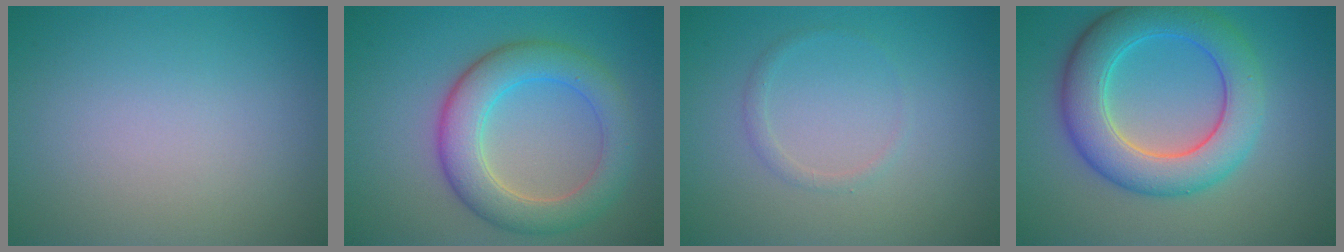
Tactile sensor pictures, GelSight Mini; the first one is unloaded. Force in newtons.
{"total": 6.0, "press": 6.0, "slide": 0.1}
{"total": 0.9, "press": 0.9, "slide": 0.0}
{"total": 7.5, "press": 7.5, "slide": 0.1}